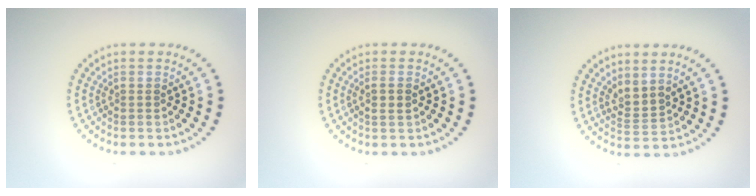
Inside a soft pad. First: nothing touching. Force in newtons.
{"total": 1.1, "press": 1.1, "slide": 0.4}
{"total": 2.0, "press": 1.3, "slide": 1.5}